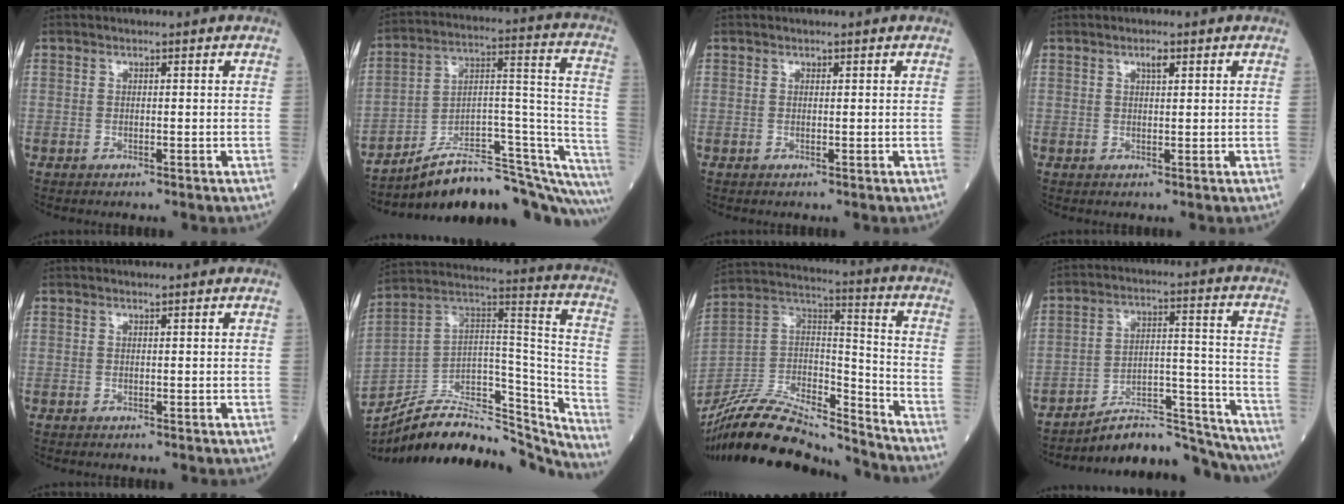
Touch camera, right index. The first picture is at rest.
{"total": 23.6, "force": [-20.5, 4.4, 10.9], "torque": [-0.080, 0.058, -0.296]}
{"total": 0.0}
{"total": 1.5, "force": [0.8, 0.4, 1.2], "torque": [-0.021, 0.000, 0.014]}
{"total": 0.0}
{"total": 27.0, "force": [-24.3, 6.2, 9.8], "torque": [-0.153, 0.039, -0.374]}
{"total": 23.0, "force": [-21.1, 3.8, 8.4], "torque": [-0.193, 0.007, -0.372]}
{"total": 14.3, "force": [-14.0, 1.5, 2.2], "torque": [-0.022, 0.054, -0.216]}